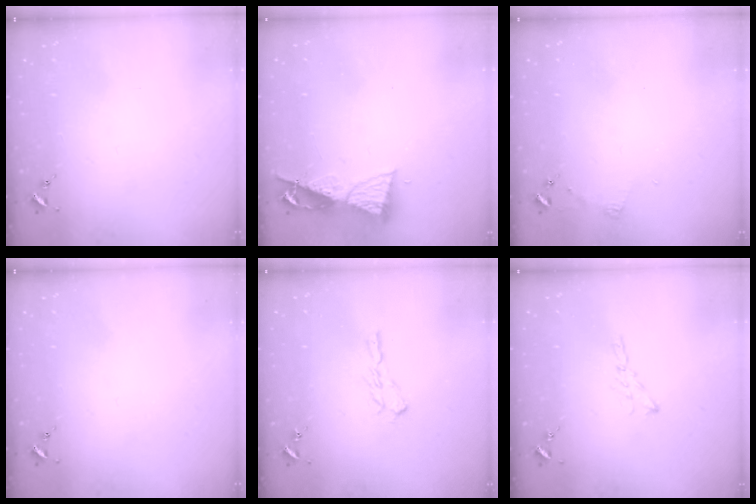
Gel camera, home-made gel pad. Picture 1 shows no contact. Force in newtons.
{"total": 8.7, "press": 8.6, "slide": 1.0}
{"total": 3.6, "press": 3.6, "slide": 0.4}
{"total": 0.0}
{"total": 5.7, "press": 5.7, "slide": 0.4}
{"total": 4.7, "press": 4.7, "slide": 0.1}